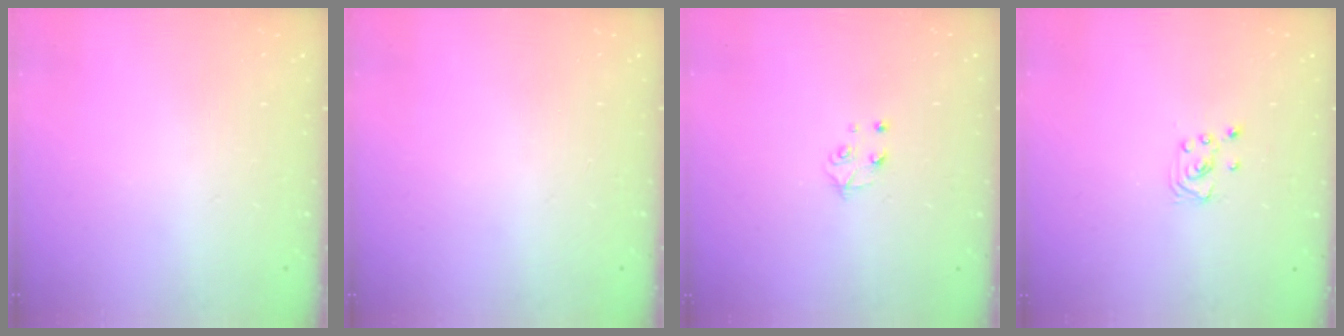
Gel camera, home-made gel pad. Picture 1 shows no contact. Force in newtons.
{"total": 0.0}
{"total": 4.3, "press": 4.3, "slide": 0.5}
{"total": 2.3, "press": 2.3, "slide": 0.2}